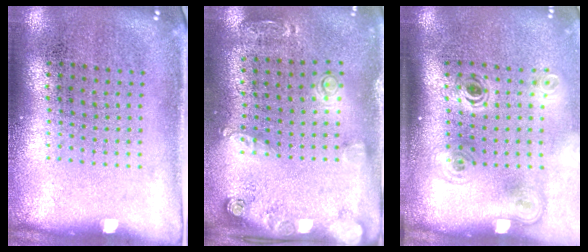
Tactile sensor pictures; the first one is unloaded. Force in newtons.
{"total": 1.5, "press": 1.4, "slide": 0.7}
{"total": 2.1, "press": 1.4, "slide": 1.5}